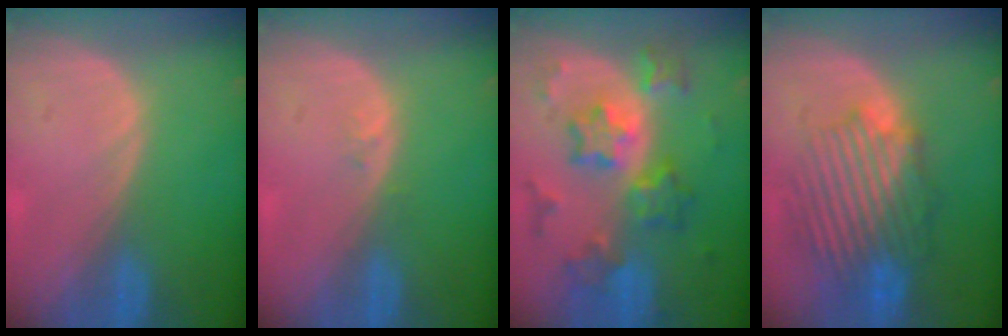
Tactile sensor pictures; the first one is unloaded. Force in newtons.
{"total": 0.8, "press": 0.6, "slide": 0.5}
{"total": 9.5, "press": 9.5, "slide": 0.8}
{"total": 9.6, "press": 9.4, "slide": 2.2}